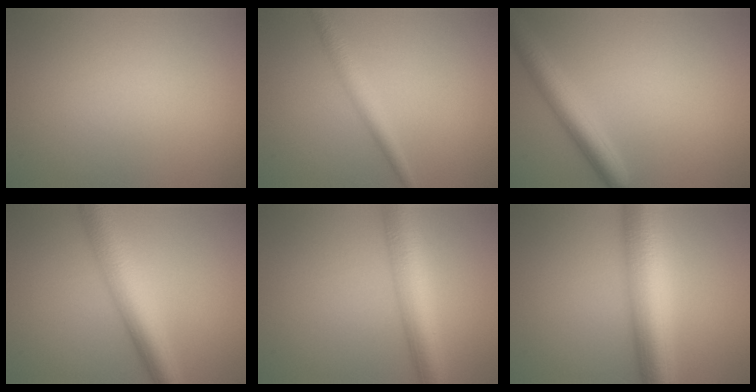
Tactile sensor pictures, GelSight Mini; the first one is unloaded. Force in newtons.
{"total": 2.2, "press": 2.2, "slide": 0.1}
{"total": 3.8, "press": 3.8, "slide": 0.2}
{"total": 6.4, "press": 6.3, "slide": 0.2}
{"total": 6.0, "press": 6.0, "slide": 0.1}
{"total": 8.3, "press": 8.2, "slide": 0.4}